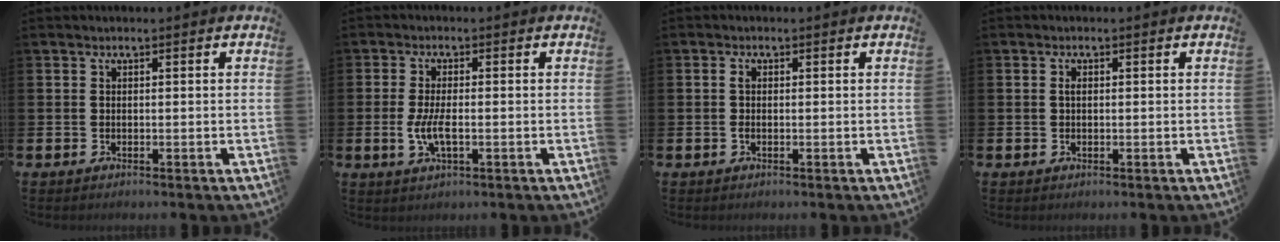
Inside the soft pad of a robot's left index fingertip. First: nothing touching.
{"total": 4.0, "force": [-0.7, 1.5, 3.7], "torque": [-0.070, 0.000, -0.014]}
{"total": 1.2, "force": [0.0, 0.6, 1.1], "torque": [-0.016, 0.001, -0.002]}
{"total": 0.9, "force": [0.1, 0.5, 0.7], "torque": [-0.010, 0.001, 0.001]}